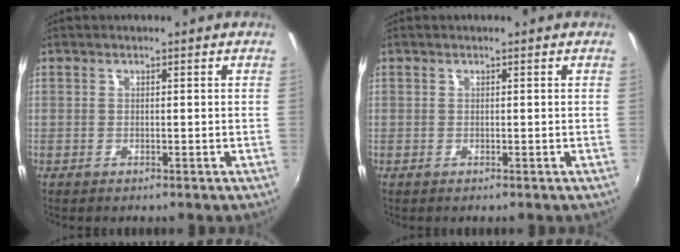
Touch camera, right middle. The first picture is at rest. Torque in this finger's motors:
{"motor_torque": [0.00, 0.00, 0.00, 0.00]}